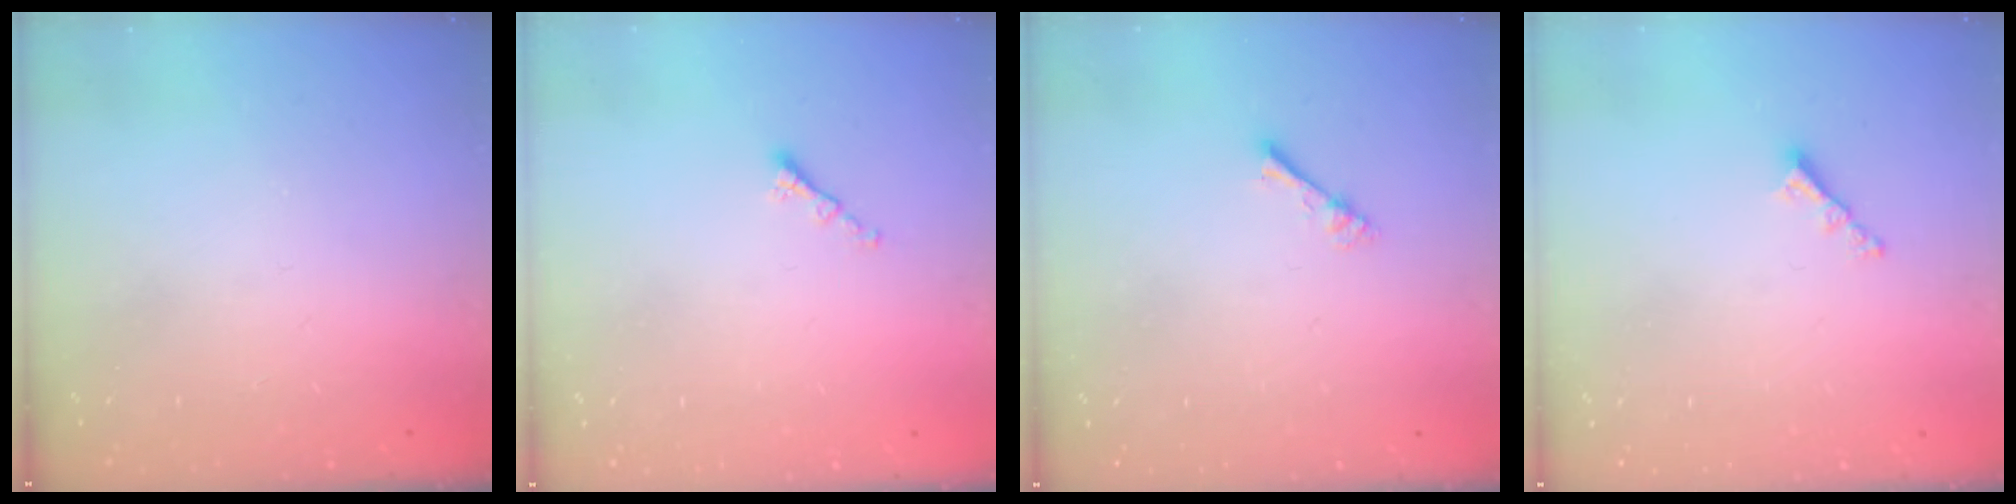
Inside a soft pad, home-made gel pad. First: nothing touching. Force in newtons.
{"total": 1.3, "press": 1.2, "slide": 0.6}
{"total": 2.4, "press": 2.4, "slide": 0.2}
{"total": 2.9, "press": 2.9, "slide": 0.5}